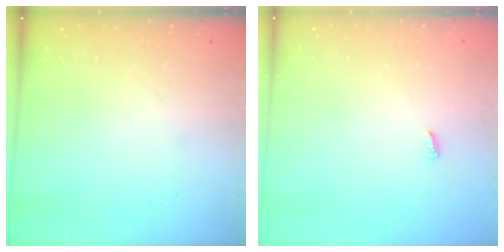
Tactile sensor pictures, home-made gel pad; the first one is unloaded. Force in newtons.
{"total": 2.4, "press": 2.4, "slide": 0.2}